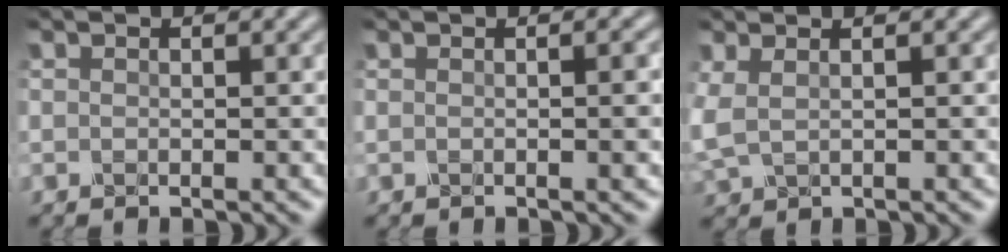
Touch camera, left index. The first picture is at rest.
{"total": 2.3, "force": [0.1, 0.8, 2.2], "torque": [-0.019, 0.004, -0.003]}
{"total": 2.0, "force": [0.8, 0.9, 1.6], "torque": [-0.045, 0.005, 0.019]}